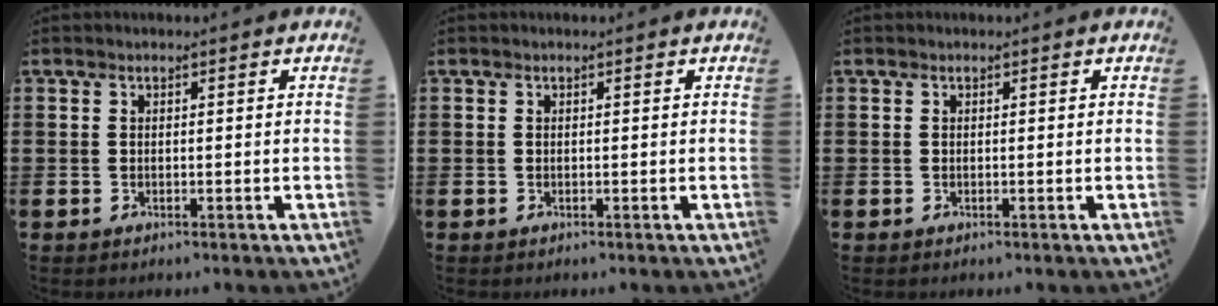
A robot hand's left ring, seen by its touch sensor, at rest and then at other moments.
{"total": 0.0}
{"total": 0.0}